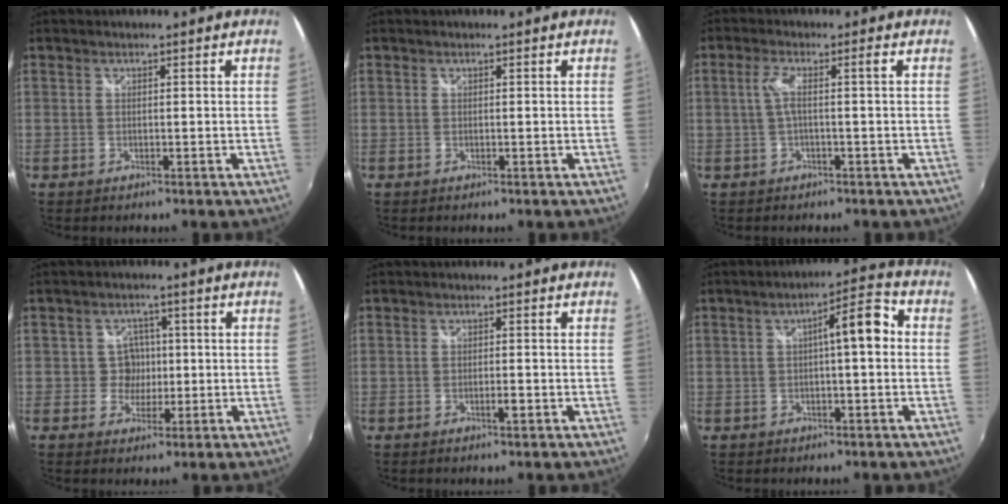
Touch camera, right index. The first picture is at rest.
{"total": 0.0}
{"total": 3.1, "force": [-0.6, -0.5, 3.0], "torque": [-0.063, 0.003, -0.010]}
{"total": 3.7, "force": [-0.5, 3.7, 0.1], "torque": [0.003, 0.012, -0.011]}
{"total": 1.2, "force": [-0.6, 0.4, 1.0], "torque": [-0.018, 0.001, -0.012]}
{"total": 6.9, "force": [0.4, 1.4, 6.8], "torque": [-0.091, 0.027, 0.011]}